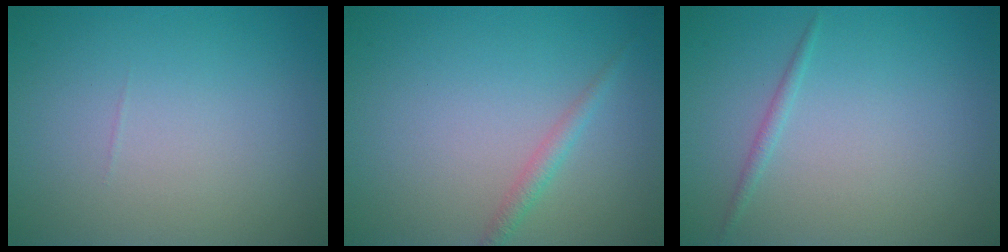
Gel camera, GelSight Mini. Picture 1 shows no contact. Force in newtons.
{"total": 1.4, "press": 1.4, "slide": 0.0}
{"total": 0.8, "press": 0.8, "slide": 0.0}